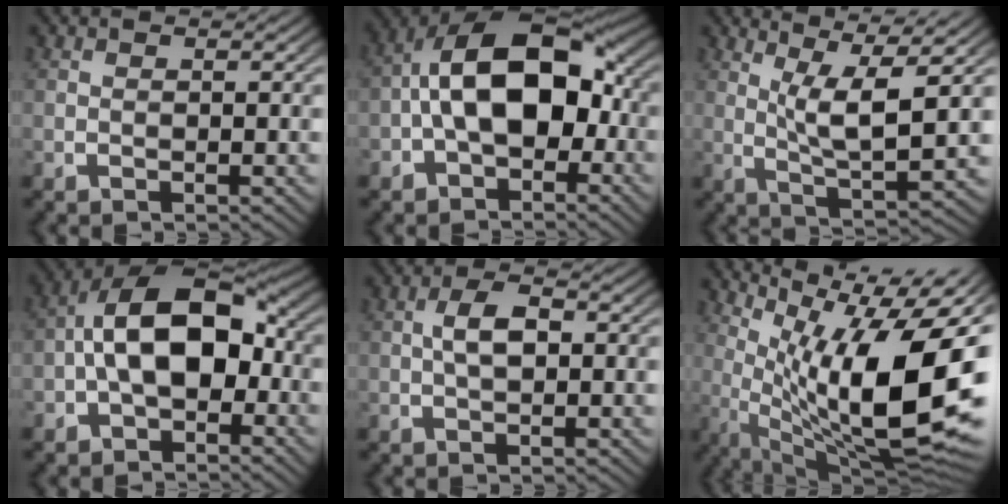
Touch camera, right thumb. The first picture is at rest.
{"total": 12.7, "force": [-0.8, 8.2, 9.7], "torque": [-0.170, -0.022, -0.003]}
{"total": 7.5, "force": [2.2, 2.9, 6.6], "torque": [-0.106, -0.018, 0.042]}
{"total": 11.3, "force": [-0.8, 7.3, 8.6], "torque": [-0.157, -0.020, -0.005]}
{"total": 3.4, "force": [0.2, 1.8, 2.9], "torque": [-0.052, 0.005, 0.002]}
{"total": 20.3, "force": [1.9, 10.9, 17.0], "torque": [-0.263, -0.044, 0.059]}